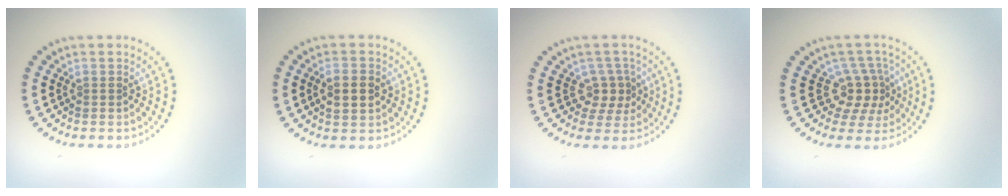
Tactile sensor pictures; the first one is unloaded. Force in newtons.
{"total": 2.7, "press": 2.7, "slide": 0.2}
{"total": 2.3, "press": 1.8, "slide": 1.3}
{"total": 3.4, "press": 2.5, "slide": 2.3}